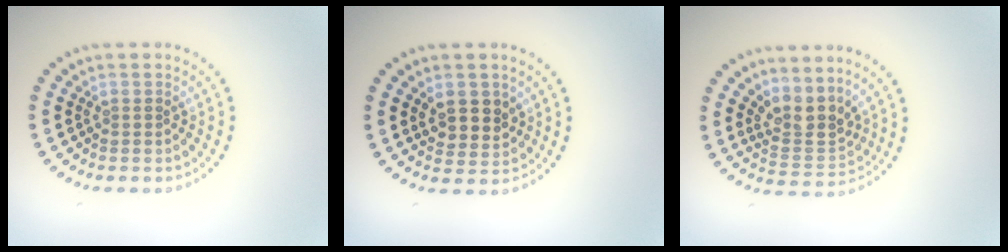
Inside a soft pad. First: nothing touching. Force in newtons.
{"total": 2.9, "press": 2.7, "slide": 0.9}
{"total": 3.4, "press": 2.6, "slide": 2.3}